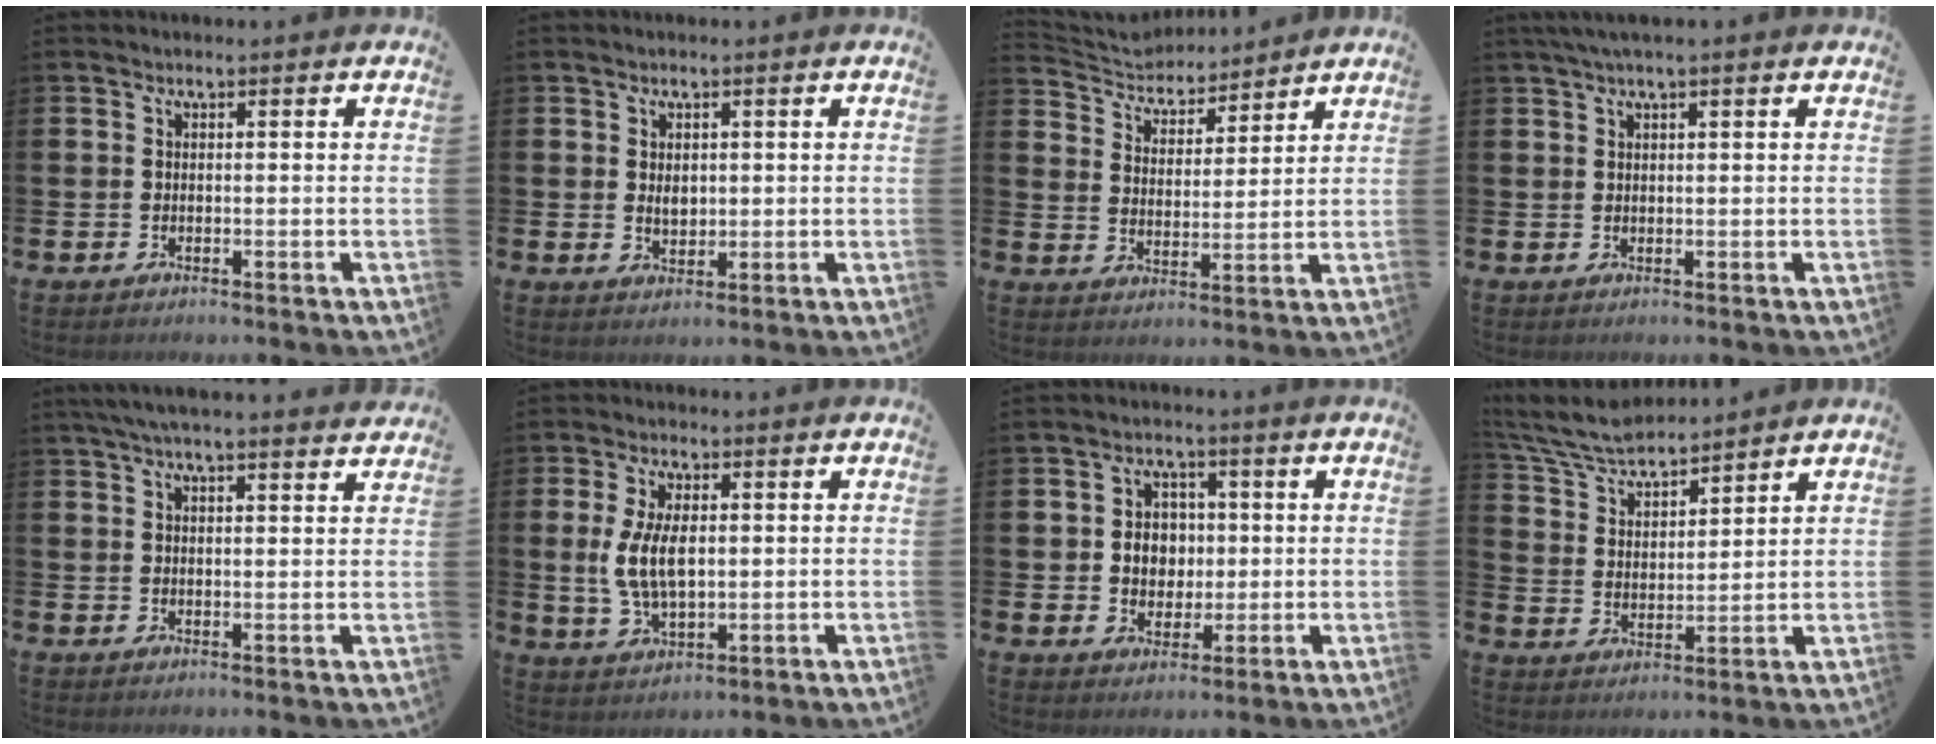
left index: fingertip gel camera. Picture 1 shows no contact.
{"total": 1.9, "force": [0.7, 1.3, 1.2], "torque": [-0.002, -0.002, 0.008]}
{"total": 4.9, "force": [4.6, 1.6, 0.1], "torque": [-0.028, -0.034, 0.078]}
{"total": 2.1, "force": [1.5, 0.0, 1.4], "torque": [-0.036, 0.007, 0.029]}
{"total": 4.7, "force": [4.4, 0.2, 1.8], "torque": [-0.045, -0.010, 0.081]}
{"total": 6.7, "force": [1.0, 3.5, 5.7], "torque": [-0.105, 0.003, 0.013]}
{"total": 4.3, "force": [0.6, 3.9, 1.7], "torque": [-0.035, 0.009, 0.003]}
{"total": 6.7, "force": [6.4, 1.2, 1.6], "torque": [-0.058, -0.038, 0.113]}